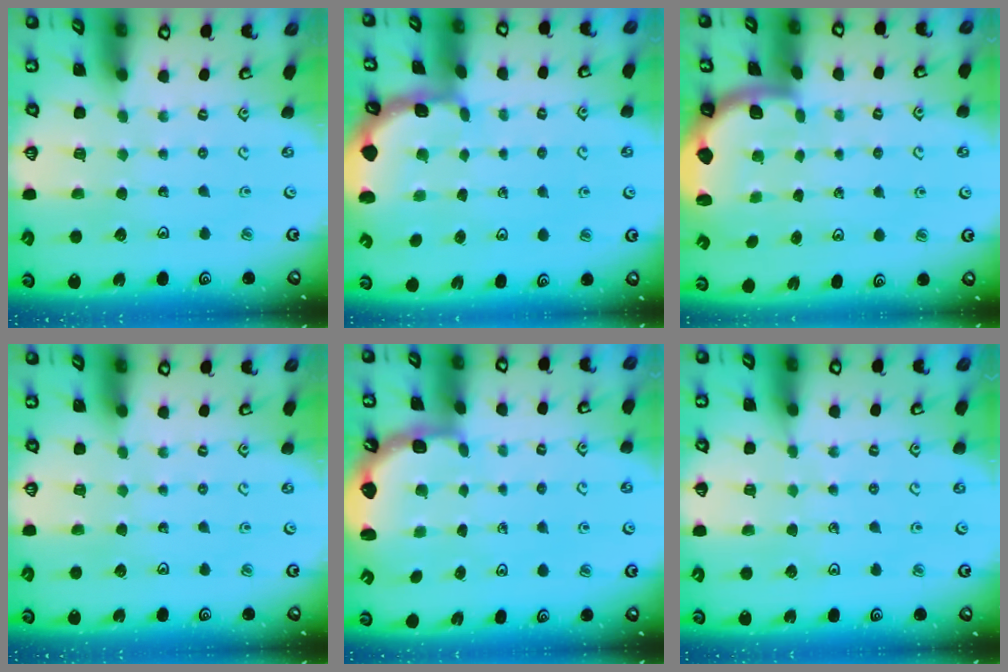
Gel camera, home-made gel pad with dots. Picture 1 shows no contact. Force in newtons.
{"total": 1.9, "press": 1.9, "slide": 0.2}
{"total": 2.0, "press": 1.9, "slide": 0.5}
{"total": 0.0}
{"total": 2.4, "press": 2.1, "slide": 1.3}
{"total": 3.8, "press": 3.8, "slide": 0.7}